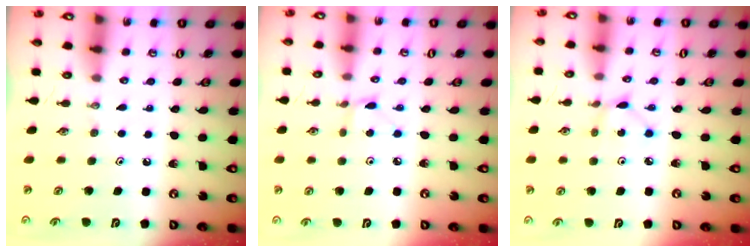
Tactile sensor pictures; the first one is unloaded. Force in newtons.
{"total": 2.8, "press": 2.8, "slide": 0.4}
{"total": 2.2, "press": 2.2, "slide": 0.3}